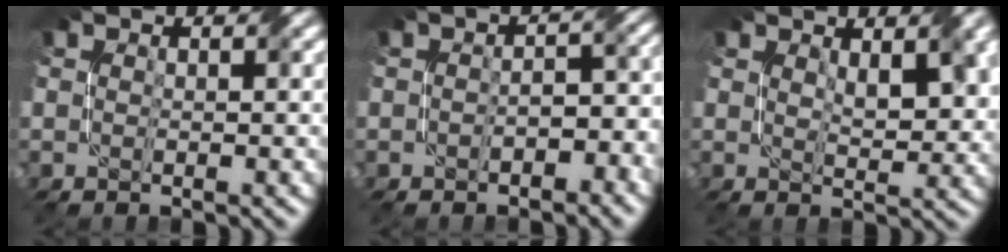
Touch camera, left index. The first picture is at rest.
{"total": 3.3, "force": [-1.8, 1.9, 2.1], "torque": [-0.016, 0.007, -0.023]}
{"total": 3.3, "force": [1.7, 1.3, 2.5], "torque": [-0.040, 0.002, 0.040]}